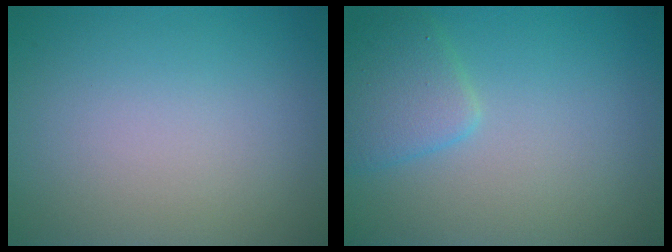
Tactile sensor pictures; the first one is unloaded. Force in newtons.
{"total": 2.8, "press": 2.8, "slide": 0.1}